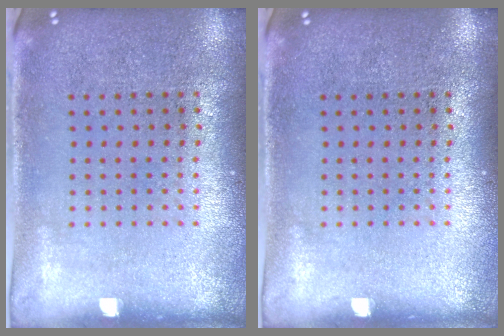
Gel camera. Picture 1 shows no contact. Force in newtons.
{"total": 0.0}